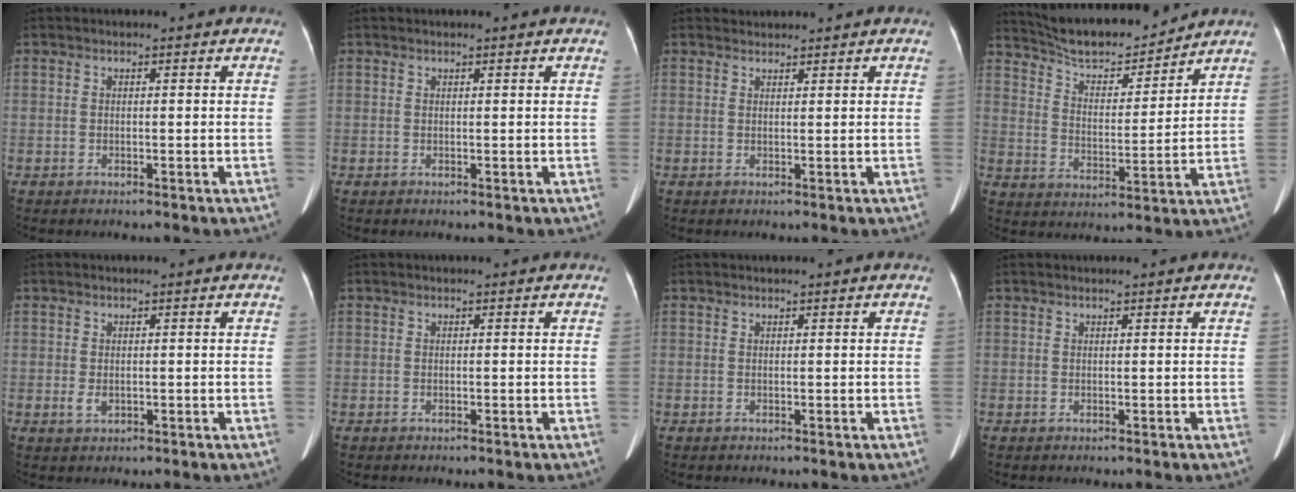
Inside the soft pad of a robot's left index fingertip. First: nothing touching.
{"total": 0.5, "force": [-0.5, -0.3, -0.2], "torque": [0.006, 0.010, -0.007]}
{"total": 1.3, "force": [1.3, 0.1, -0.3], "torque": [-0.004, 0.010, 0.025]}
{"total": 12.2, "force": [11.5, 1.9, 3.5], "torque": [-0.061, -0.003, 0.190]}
{"total": 1.7, "force": [-1.5, 0.7, 0.4], "torque": [-0.008, -0.006, -0.023]}
{"total": 0.0}
{"total": 1.2, "force": [-1.1, -0.2, -0.5], "torque": [0.008, 0.000, -0.017]}
{"total": 1.1, "force": [-0.9, -0.2, -0.5], "torque": [0.007, 0.005, -0.014]}